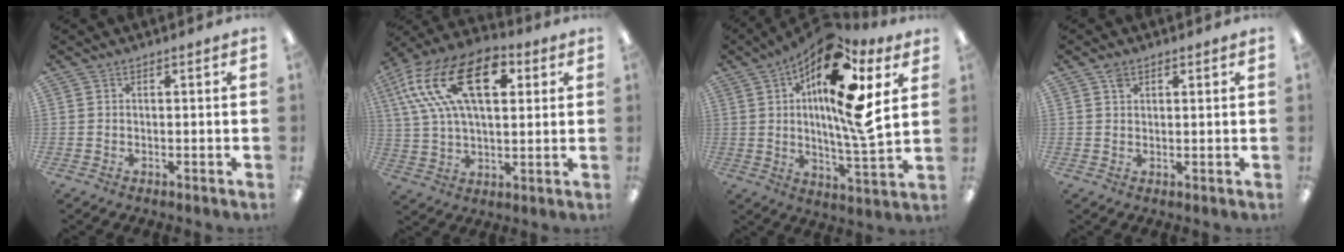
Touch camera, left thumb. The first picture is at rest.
{"total": 21.5, "force": [8.5, 11.7, 15.9], "torque": [-0.310, -0.012, 0.146]}
{"total": 20.2, "force": [8.2, 4.9, 17.8], "torque": [-0.298, -0.043, 0.117]}
{"total": 1.9, "force": [1.1, 1.1, 1.0], "torque": [-0.016, -0.002, 0.019]}